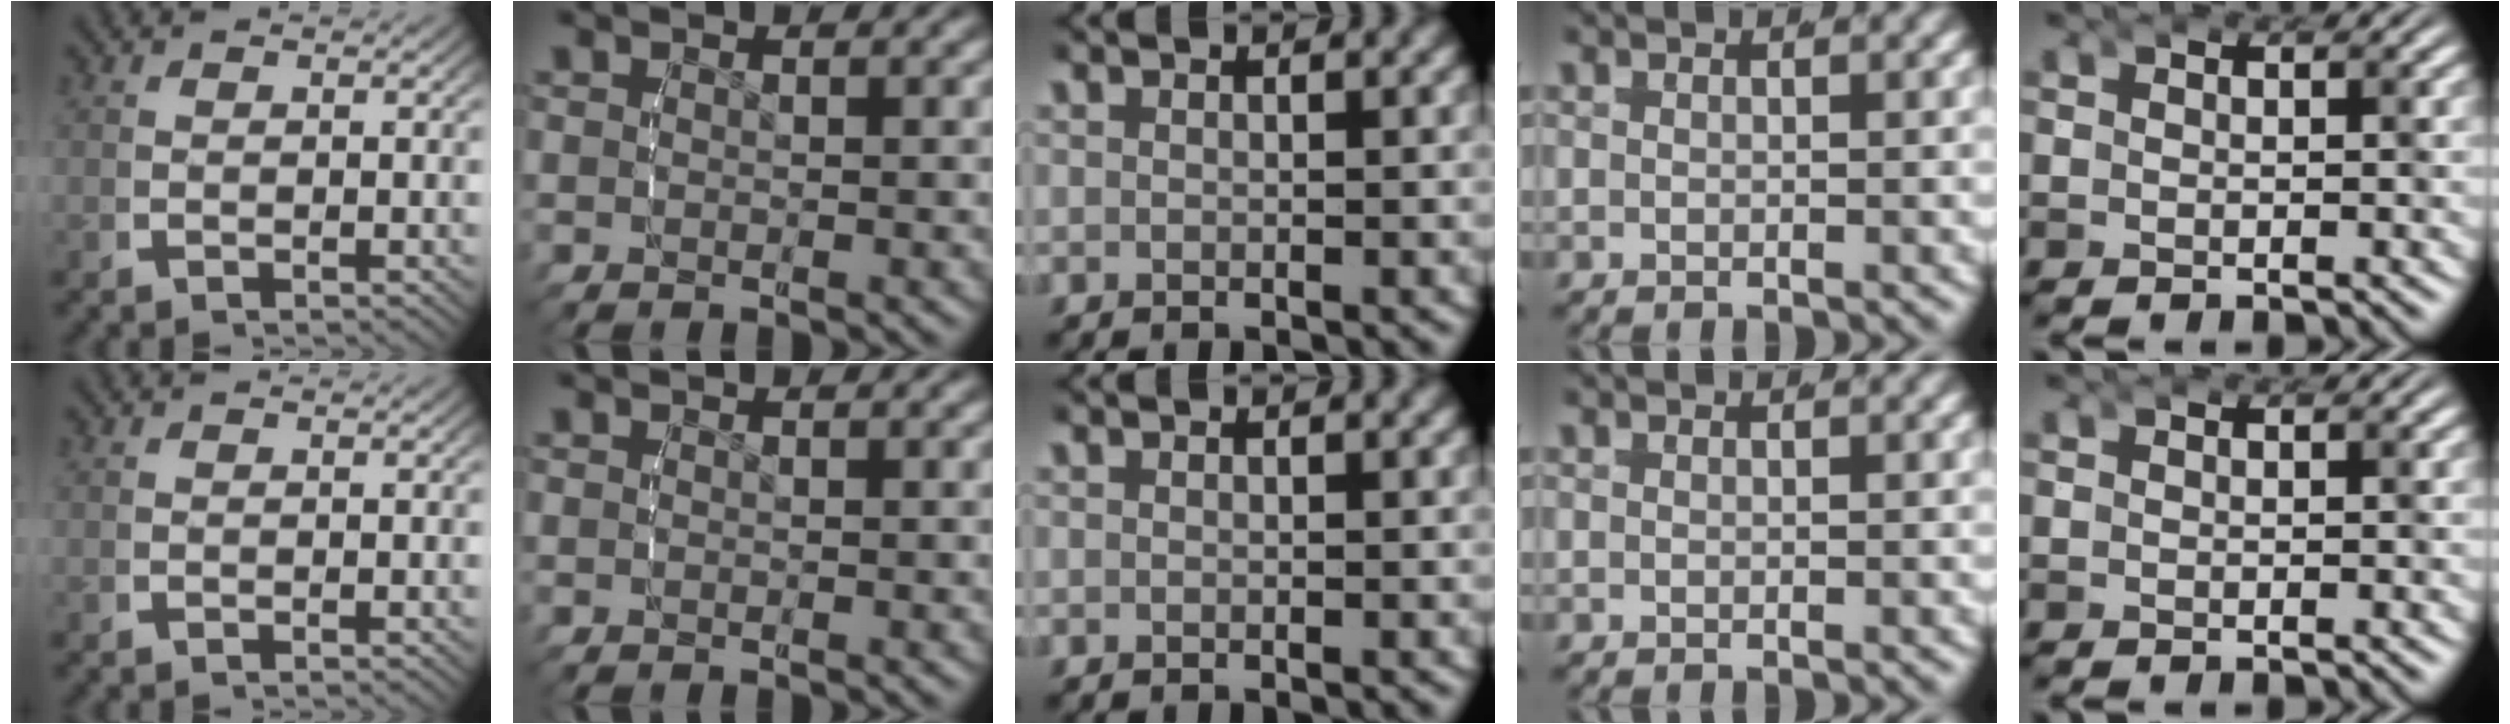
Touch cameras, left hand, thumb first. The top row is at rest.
{}